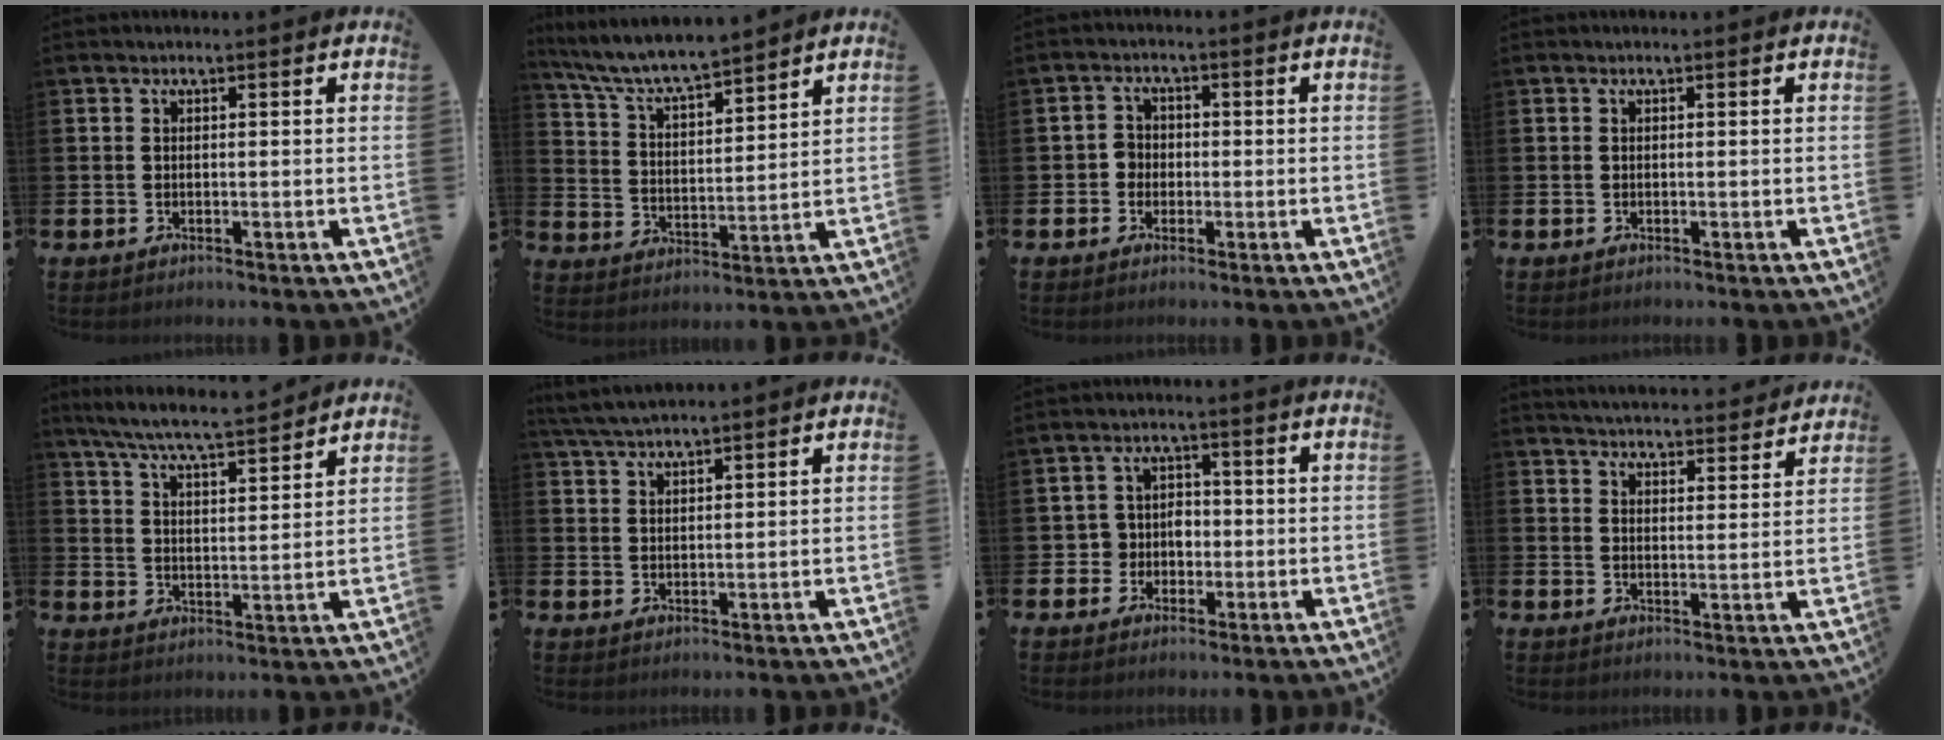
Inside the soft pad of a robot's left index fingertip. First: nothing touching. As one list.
[{"total": 7.2, "force": [6.9, 0.7, 2.1], "torque": [-0.068, -0.047, 0.119]}, {"total": 2.3, "force": [-0.8, 2.1, 0.4], "torque": [-0.008, 0.006, -0.022]}, {"total": 0.0}, {"total": 7.1, "force": [6.7, 0.1, 2.2], "torque": [-0.064, -0.043, 0.117]}, {"total": 3.9, "force": [3.7, 0.4, 1.2], "torque": [-0.033, -0.011, 0.069]}, {"total": 3.6, "force": [-1.3, 3.3, 0.5], "torque": [-0.017, 0.005, -0.033]}, {"total": 5.1, "force": [5.0, 0.5, 0.1], "torque": [-0.010, -0.041, 0.087]}]